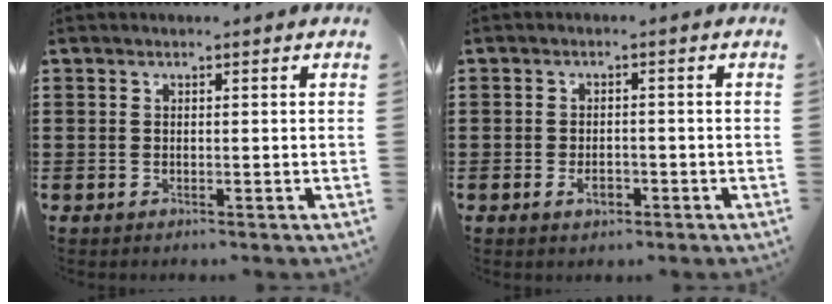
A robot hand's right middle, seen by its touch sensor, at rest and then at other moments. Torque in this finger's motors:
{"motor_torque": [0.49, -0.07, 0.09, 0.02]}